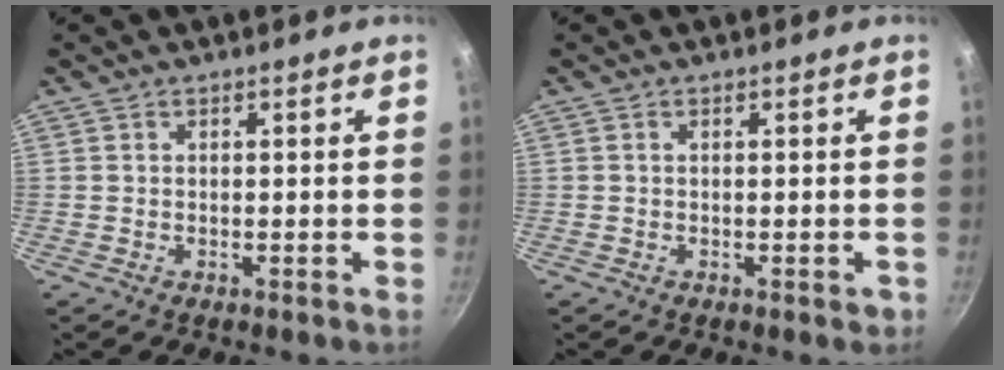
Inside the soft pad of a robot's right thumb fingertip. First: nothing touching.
{"total": 1.5, "force": [-0.4, 0.6, 1.2], "torque": [-0.013, 0.001, -0.005]}